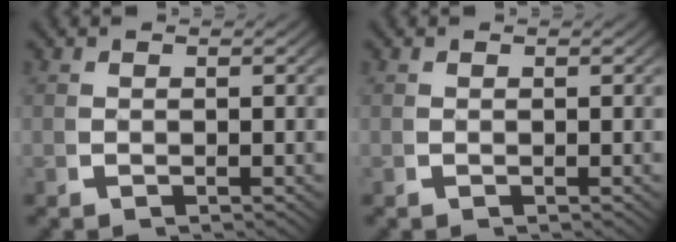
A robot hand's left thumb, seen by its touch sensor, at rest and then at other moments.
{"total": 0.0}